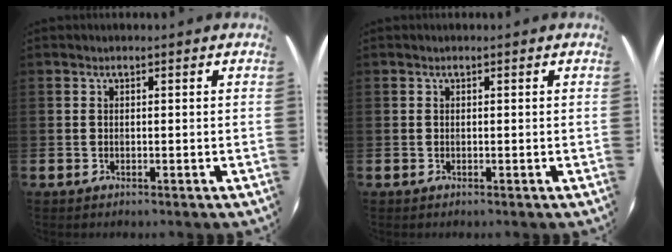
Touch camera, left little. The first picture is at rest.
{"total": 0.0}